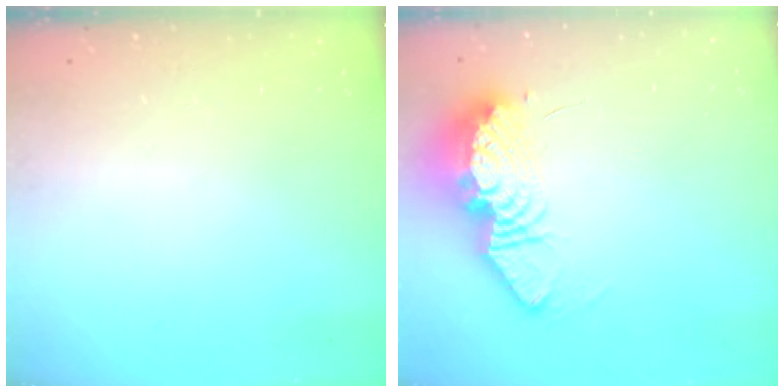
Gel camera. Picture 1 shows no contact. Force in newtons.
{"total": 14.4, "press": 14.3, "slide": 1.4}